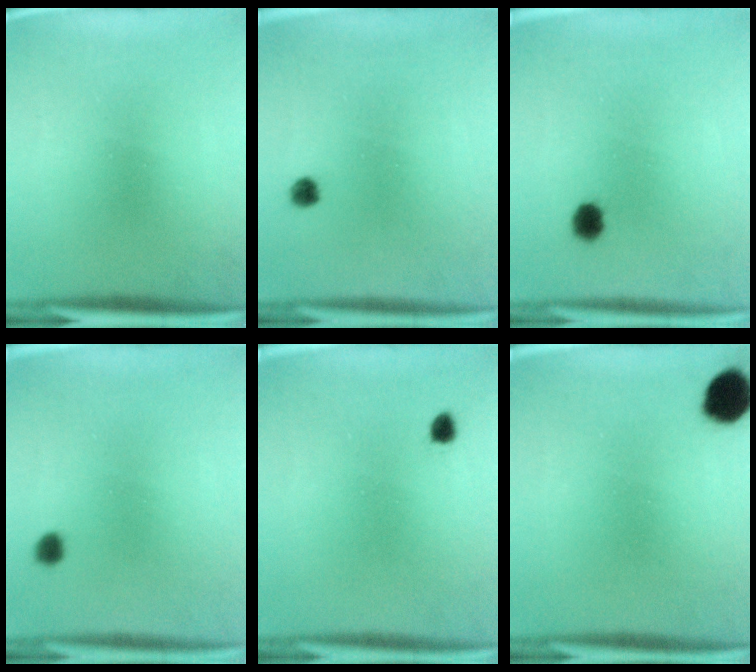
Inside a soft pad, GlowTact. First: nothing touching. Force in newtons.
{"total": 1.8}
{"total": 3.4}
{"total": 1.7}
{"total": 1.3}
{"total": 7.2}